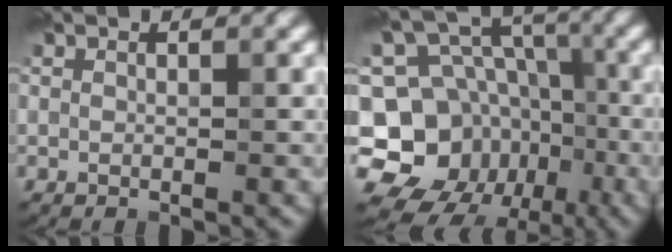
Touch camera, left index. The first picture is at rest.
{"total": 13.2, "force": [-5.3, 11.0, 4.9], "torque": [-0.085, 0.008, -0.099]}